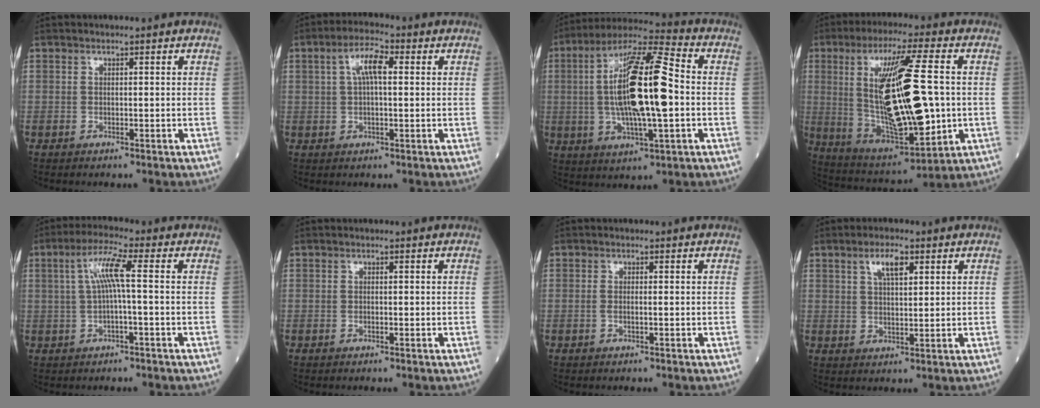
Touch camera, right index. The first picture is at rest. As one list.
[{"total": 6.1, "force": [1.6, 1.9, 5.5], "torque": [-0.113, 0.017, 0.030]}, {"total": 18.5, "force": [-0.1, 3.6, 18.2], "torque": [-0.353, 0.014, -0.005]}, {"total": 21.5, "force": [0.7, 4.6, 21.0], "torque": [-0.403, -0.007, 0.027]}, {"total": 6.1, "force": [0.7, 0.6, 6.0], "torque": [-0.123, 0.018, 0.016]}, {"total": 0.0}, {"total": 1.0, "force": [-0.1, 0.3, 0.9], "torque": [-0.024, -0.002, -0.002]}, {"total": 4.8, "force": [2.4, 1.5, 3.8], "torque": [-0.077, 0.003, 0.046]}]